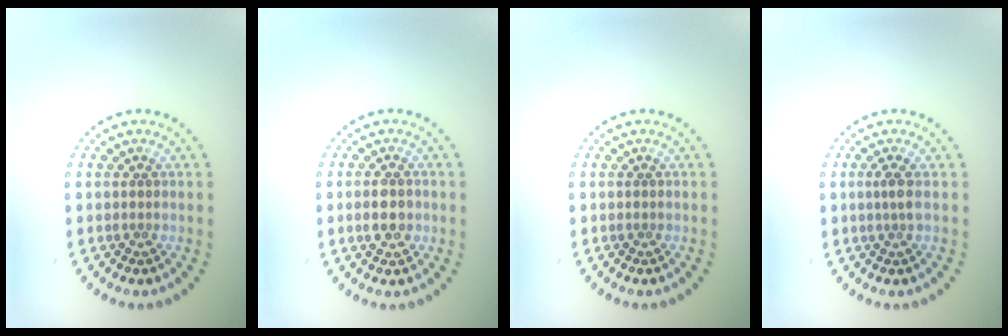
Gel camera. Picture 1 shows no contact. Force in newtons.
{"total": 3.0, "press": 3.0, "slide": 0.2}
{"total": 0.0}
{"total": 1.2, "press": 0.9, "slide": 0.8}